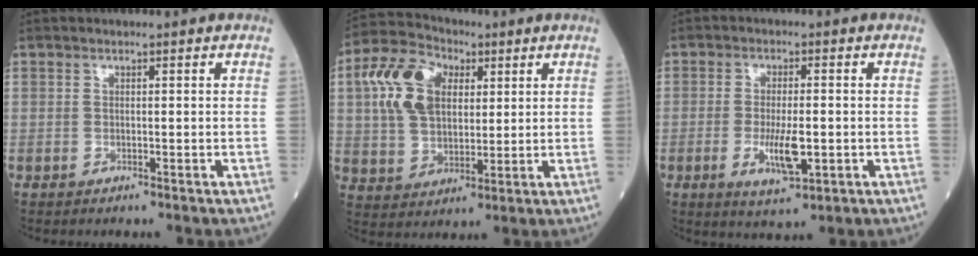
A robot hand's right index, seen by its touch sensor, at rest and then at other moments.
{"total": 11.8, "force": [3.4, 7.5, 8.5], "torque": [-0.196, 0.035, 0.064]}
{"total": 6.2, "force": [-1.5, 1.6, 5.9], "torque": [-0.111, -0.010, -0.021]}